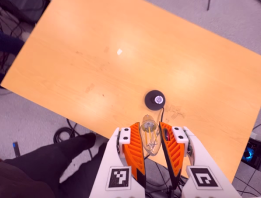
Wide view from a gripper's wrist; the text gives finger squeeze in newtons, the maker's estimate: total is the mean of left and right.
{"total": 10.1, "left": 9.5, "right": 10.6}